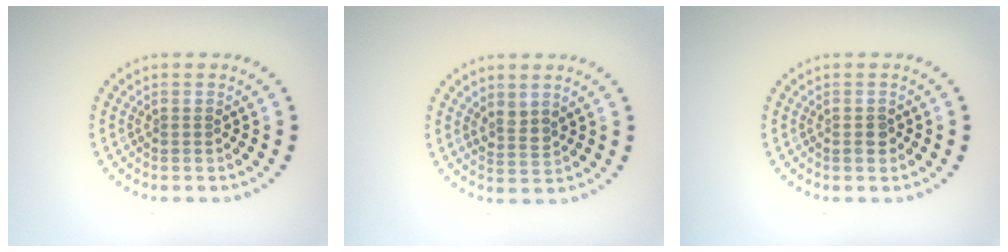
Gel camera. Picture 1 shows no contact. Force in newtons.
{"total": 1.6, "press": 1.2, "slide": 1.0}
{"total": 1.2, "press": 1.2, "slide": 0.3}